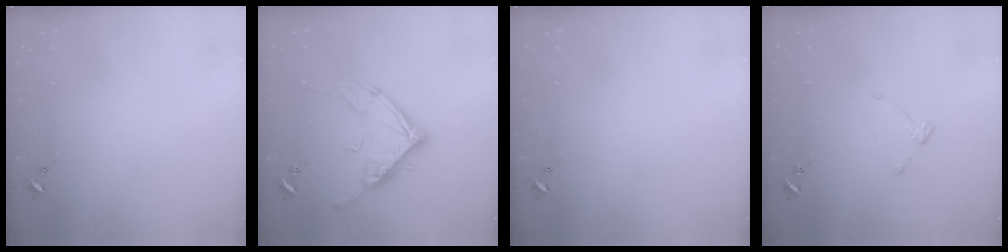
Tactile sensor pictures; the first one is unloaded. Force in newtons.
{"total": 14.5, "press": 14.4, "slide": 1.4}
{"total": 0.0}
{"total": 2.9, "press": 2.9, "slide": 0.5}